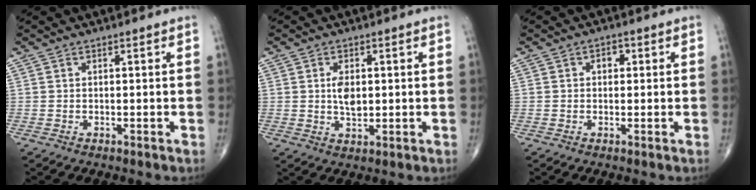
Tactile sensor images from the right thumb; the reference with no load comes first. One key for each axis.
{"total": 4.4, "fx": 0.5, "fy": 2.5, "fz": 3.6, "tx": -0.061, "ty": -0.007, "tz": 0.011}
{"total": 2.0, "fx": 0.4, "fy": 1.5, "fz": 1.2, "tx": -0.007, "ty": 0.005, "tz": 0.002}